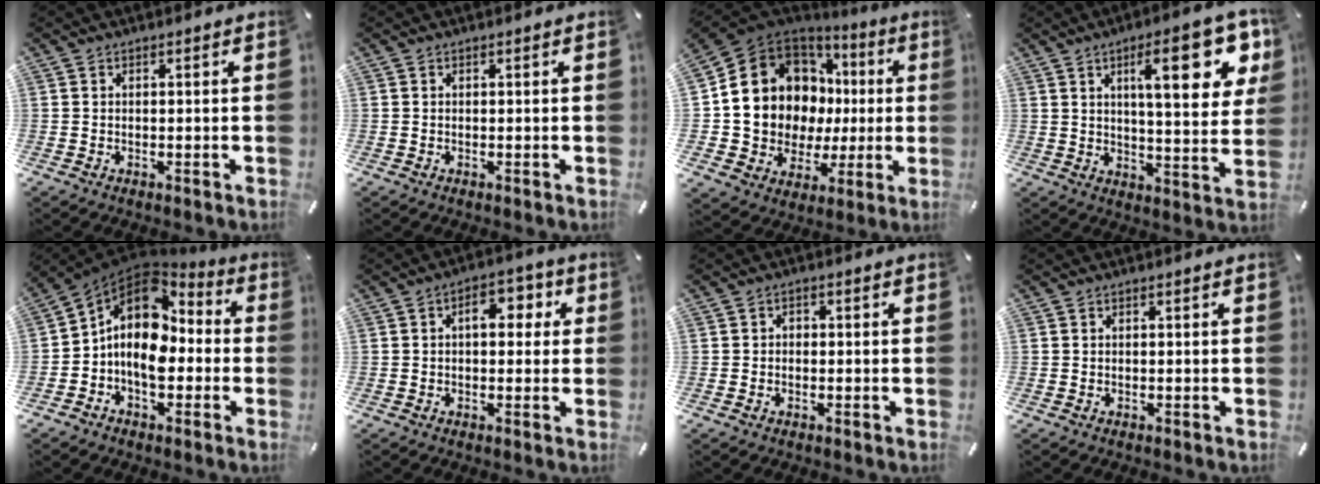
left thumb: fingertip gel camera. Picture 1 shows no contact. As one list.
[{"total": 0.0}, {"total": 14.5, "force": [3.8, 12.6, 6.0], "torque": [-0.123, -0.049, 0.092]}, {"total": 18.7, "force": [7.7, 5.8, 16.0], "torque": [-0.229, -0.022, 0.110]}, {"total": 12.8, "force": [-0.6, 9.5, 8.6], "torque": [-0.175, -0.002, -0.017]}, {"total": 6.8, "force": [1.1, 4.1, 5.3], "torque": [-0.060, -0.001, 0.007]}, {"total": 1.6, "force": [-0.7, 1.2, 0.8], "torque": [-0.015, 0.005, -0.016]}, {"total": 0.0}]